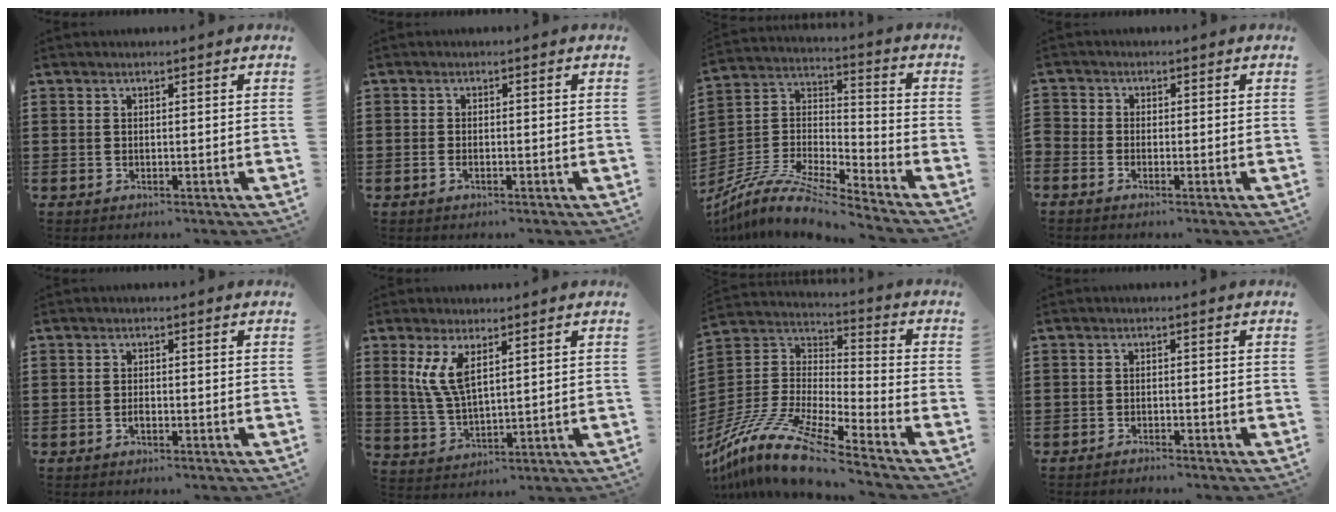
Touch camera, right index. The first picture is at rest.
{"total": 1.0, "force": [-0.5, 0.2, 0.8], "torque": [-0.018, -0.007, -0.008]}
{"total": 9.6, "force": [-8.6, 1.6, 4.0], "torque": [-0.092, 0.003, -0.177]}
{"total": 1.0, "force": [-0.9, 0.1, 0.3], "torque": [-0.009, -0.003, -0.017]}
{"total": 1.1, "force": [-0.6, 0.2, 0.9], "torque": [-0.020, -0.008, -0.009]}
{"total": 6.2, "force": [2.6, 2.4, 5.1], "torque": [-0.122, -0.002, 0.042]}
{"total": 13.4, "force": [-11.1, 1.8, 7.4], "torque": [-0.170, 0.013, -0.222]}
{"total": 1.6, "force": [-1.6, 0.0, -0.1], "torque": [-0.002, 0.003, -0.034]}